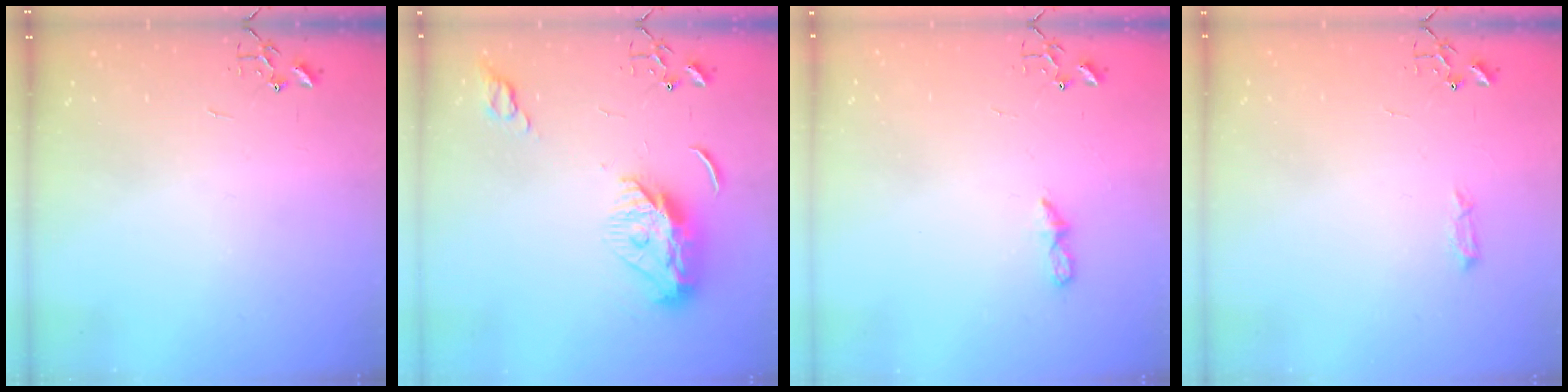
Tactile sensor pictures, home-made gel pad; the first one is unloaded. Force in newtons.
{"total": 10.9, "press": 10.9, "slide": 0.9}
{"total": 5.5, "press": 5.5, "slide": 0.5}
{"total": 4.0, "press": 4.0, "slide": 0.6}